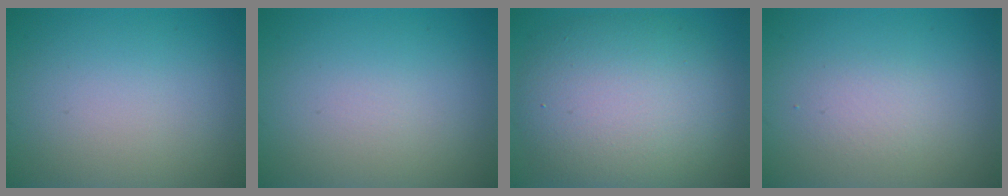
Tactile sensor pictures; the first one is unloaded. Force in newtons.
{"total": 0.0}
{"total": 9.3, "press": 9.3, "slide": 0.5}
{"total": 1.4, "press": 1.4, "slide": 0.0}